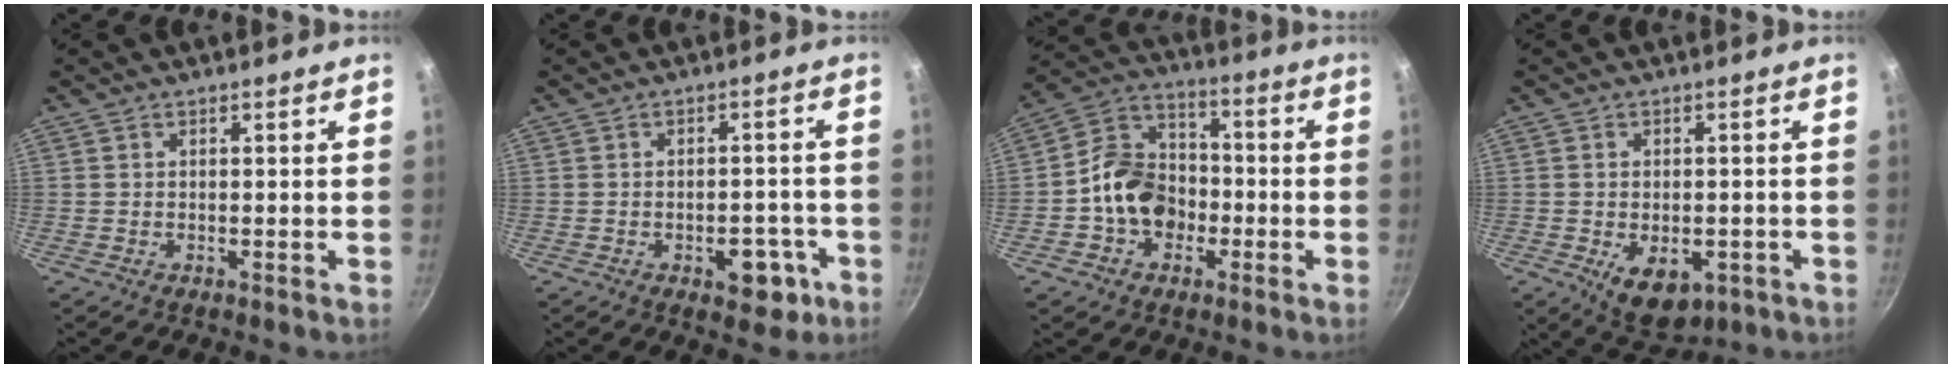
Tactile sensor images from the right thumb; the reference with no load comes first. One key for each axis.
{"total": 7.1, "fx": -3.0, "fy": 4.1, "fz": 4.9, "tx": -0.035, "ty": 0.021, "tz": -0.030}
{"total": 12.5, "fx": -3.0, "fy": 10.0, "fz": 6.9, "tx": -0.086, "ty": 0.043, "tz": -0.069}
{"total": 8.8, "fx": -2.8, "fy": 5.4, "fz": 6.4, "tx": -0.070, "ty": 0.000, "tz": -0.023}